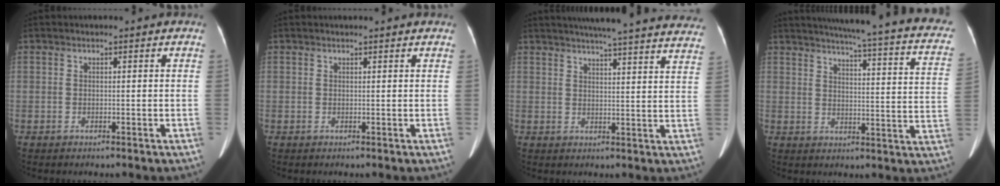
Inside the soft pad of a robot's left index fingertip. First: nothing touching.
{"total": 2.1, "force": [2.0, 0.1, 0.7], "torque": [-0.012, 0.013, 0.021]}
{"total": 28.2, "force": [25.9, 1.4, 11.2], "torque": [-0.165, -0.050, 0.298]}
{"total": 23.8, "force": [19.5, 2.3, 13.6], "torque": [-0.185, -0.033, 0.212]}